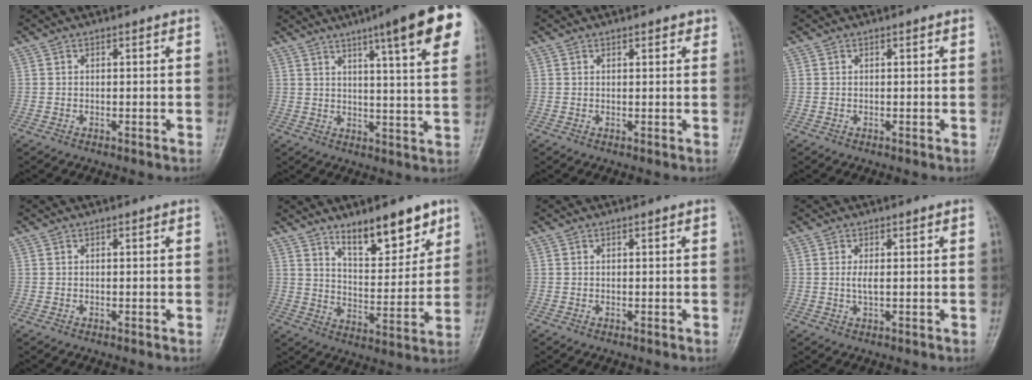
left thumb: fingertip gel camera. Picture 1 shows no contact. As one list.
[{"total": 17.4, "force": [9.3, 2.1, 14.5], "torque": [-0.178, -0.027, 0.114]}, {"total": 1.5, "force": [1.1, 0.7, 0.8], "torque": [-0.003, -0.004, 0.010]}, {"total": 0.0}, {"total": 0.0}, {"total": 12.8, "force": [8.7, 4.8, 8.1], "torque": [-0.086, -0.059, 0.142]}, {"total": 0.0}, {"total": 1.8, "force": [0.3, 0.4, 1.7], "torque": [-0.039, -0.001, 0.008]}]